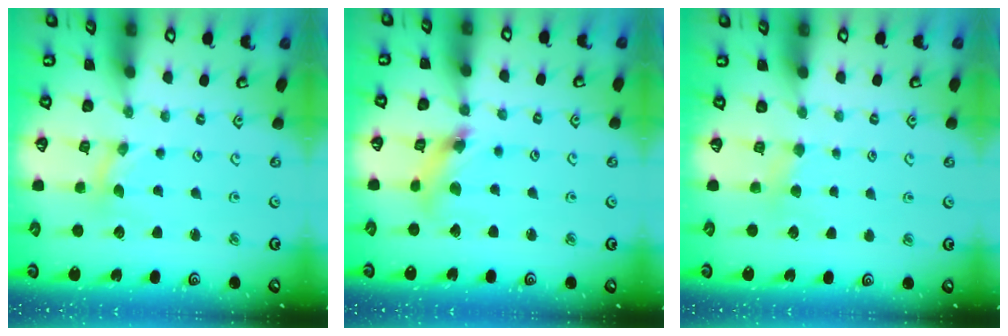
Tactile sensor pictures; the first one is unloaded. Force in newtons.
{"total": 7.7, "press": 7.6, "slide": 0.7}
{"total": 2.1, "press": 2.0, "slide": 0.4}